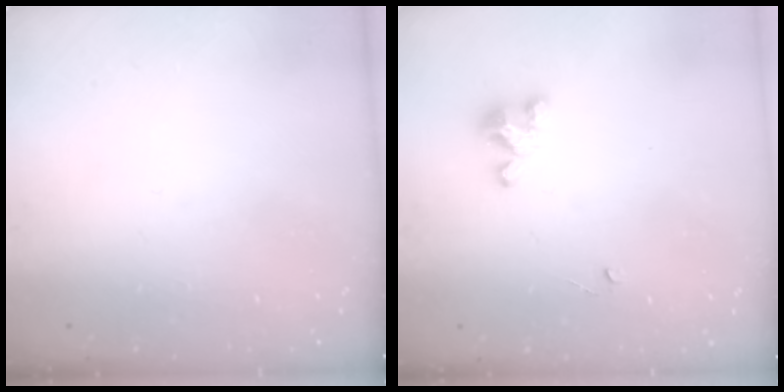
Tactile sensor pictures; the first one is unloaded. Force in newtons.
{"total": 3.5, "press": 3.5, "slide": 0.2}